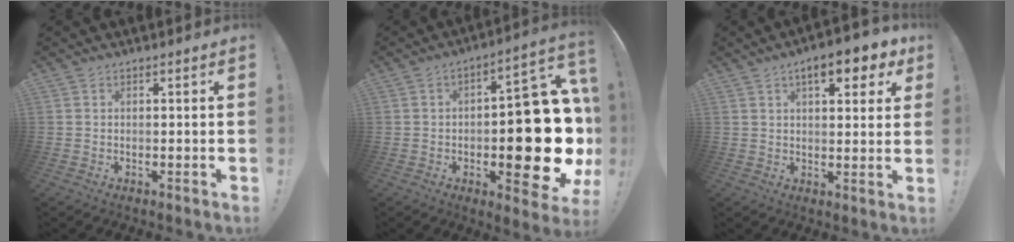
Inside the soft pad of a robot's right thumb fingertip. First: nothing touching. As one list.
[{"total": 22.3, "force": [-3.5, 9.3, 20.0], "torque": [-0.237, 0.014, -0.041]}, {"total": 9.1, "force": [4.6, 3.5, 7.0], "torque": [-0.090, -0.014, 0.074]}]